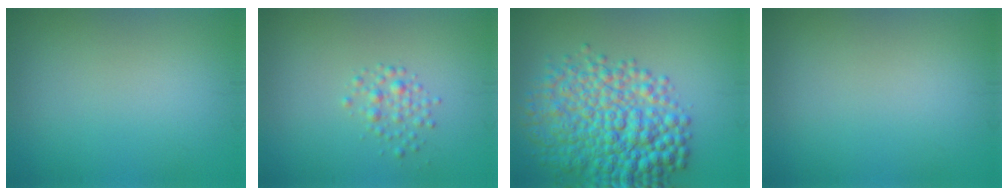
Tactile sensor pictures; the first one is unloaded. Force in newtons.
{"total": 1.6, "press": 1.6, "slide": 0.1}
{"total": 9.3, "press": 9.3, "slide": 0.1}
{"total": 0.0}